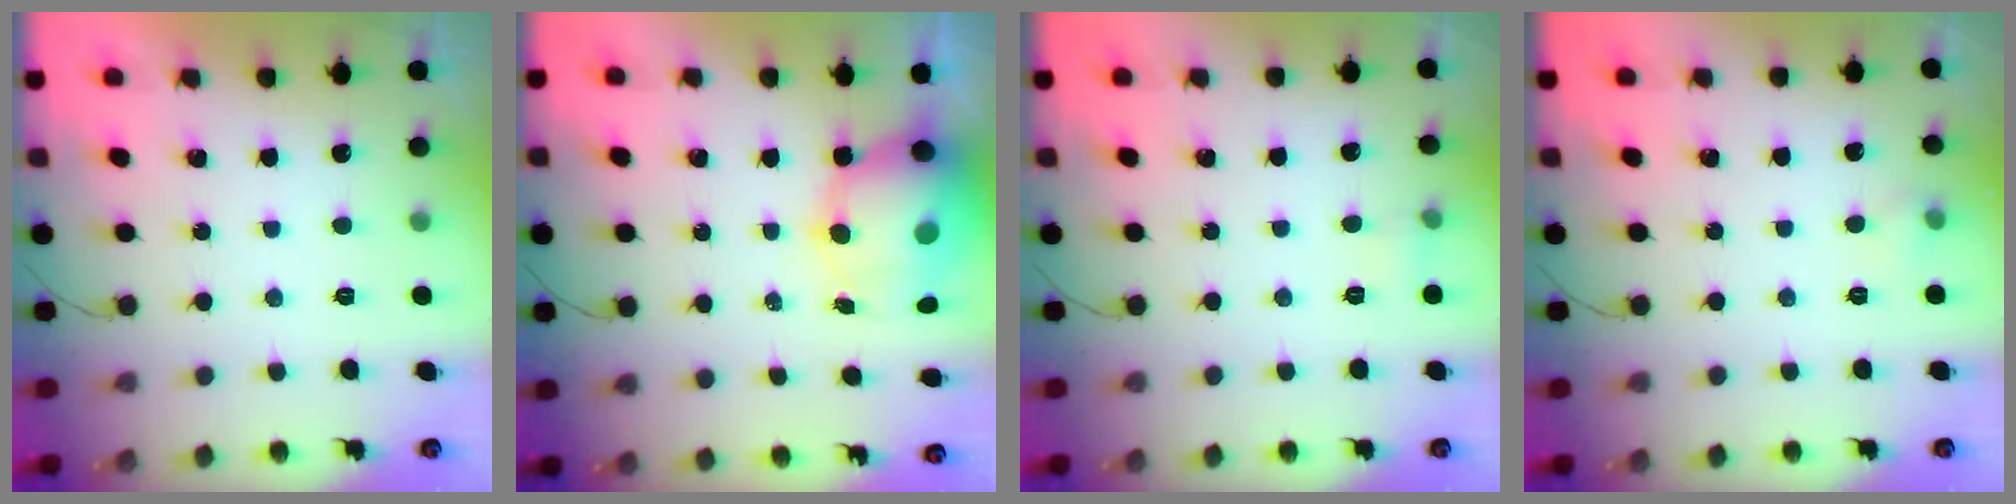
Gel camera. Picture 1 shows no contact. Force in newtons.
{"total": 11.9, "press": 11.5, "slide": 3.0}
{"total": 3.7, "press": 3.4, "slide": 1.3}
{"total": 3.8, "press": 3.4, "slide": 1.6}